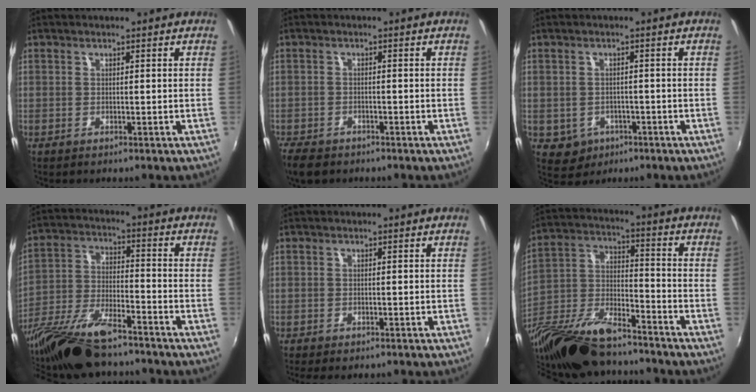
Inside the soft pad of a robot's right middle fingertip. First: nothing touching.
{"total": 5.8, "force": [-4.5, 2.7, 2.4], "torque": [-0.073, -0.019, -0.083]}
{"total": 4.6, "force": [-1.7, 4.0, 1.4], "torque": [-0.039, 0.001, -0.012]}
{"total": 20.5, "force": [-16.1, 5.6, 11.3], "torque": [-0.238, -0.049, -0.288]}
{"total": 1.9, "force": [-1.5, 0.7, 0.9], "torque": [-0.019, -0.011, -0.021]}
{"total": 21.6, "force": [-15.8, 7.7, 12.5], "torque": [-0.267, -0.035, -0.282]}